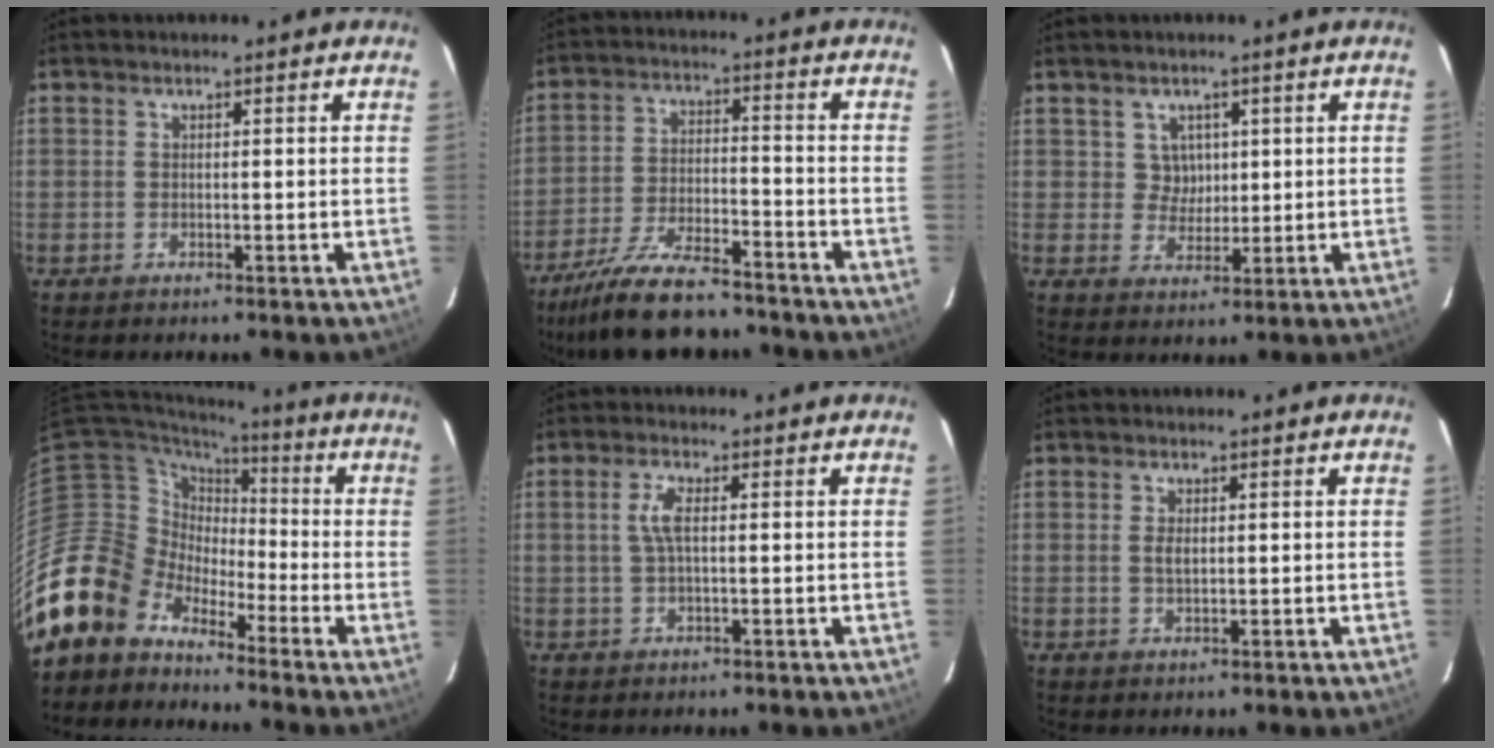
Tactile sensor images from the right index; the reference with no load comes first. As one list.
[{"total": 16.2, "force": [-13.7, 4.0, 7.5], "torque": [-0.163, -0.021, -0.229]}, {"total": 3.9, "force": [1.3, 3.6, 0.5], "torque": [-0.004, 0.009, 0.025]}, {"total": 12.2, "force": [-9.6, 7.4, 1.0], "torque": [-0.038, 0.027, -0.188]}, {"total": 3.3, "force": [0.3, 0.8, 3.2], "torque": [-0.067, 0.004, 0.006]}, {"total": 1.6, "force": [0.2, 0.8, 1.3], "torque": [-0.027, 0.000, 0.004]}]